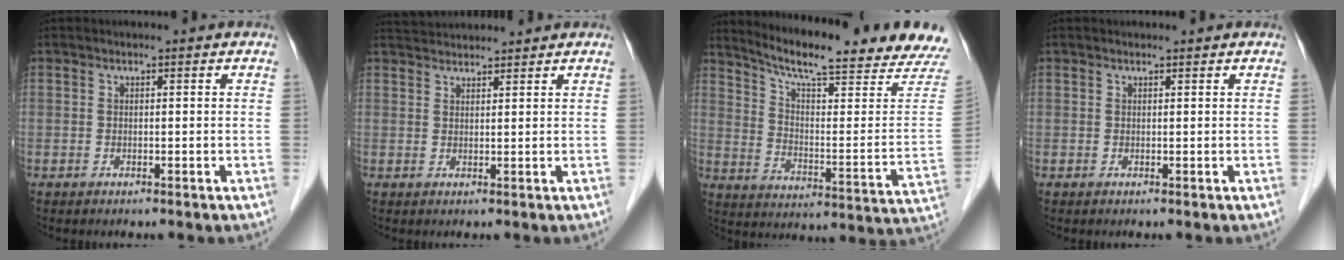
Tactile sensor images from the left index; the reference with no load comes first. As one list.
[{"total": 4.8, "force": [4.8, 0.1, 0.8], "torque": [-0.018, 0.035, 0.079]}, {"total": 21.8, "force": [19.6, 0.3, 9.6], "torque": [-0.156, -0.077, 0.259]}, {"total": 0.6, "force": [0.6, 0.0, 0.1], "torque": [-0.008, 0.003, 0.009]}]